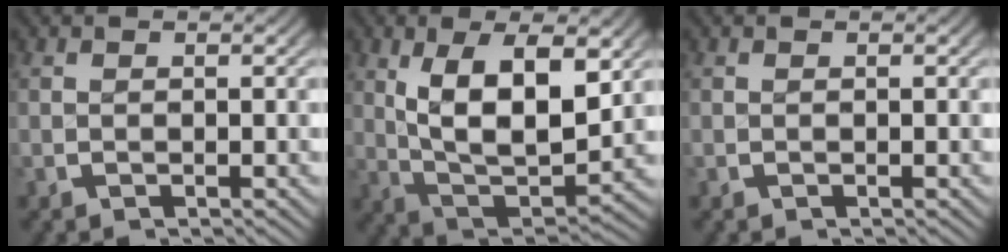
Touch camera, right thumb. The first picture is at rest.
{"total": 10.8, "force": [-0.1, 6.1, 9.0], "torque": [-0.182, -0.040, 0.020]}
{"total": 0.0}